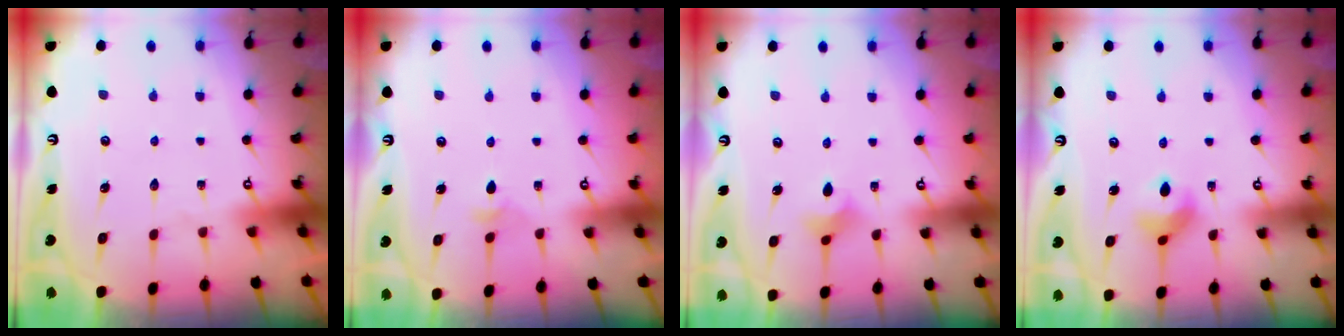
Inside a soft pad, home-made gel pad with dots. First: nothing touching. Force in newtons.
{"total": 4.4, "press": 4.3, "slide": 0.8}
{"total": 4.6, "press": 4.5, "slide": 0.8}
{"total": 7.5, "press": 7.4, "slide": 1.0}